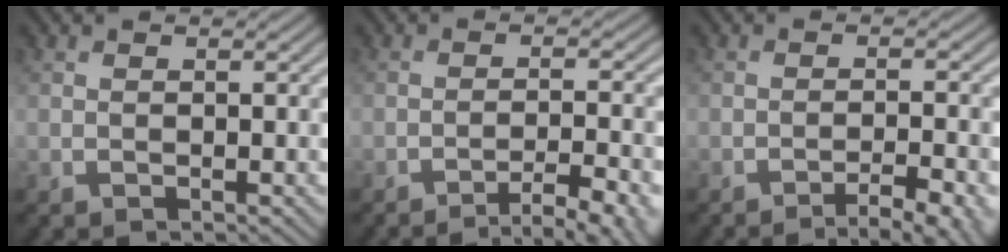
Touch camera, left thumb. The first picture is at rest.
{"total": 7.8, "force": [-6.0, 1.2, 4.9], "torque": [-0.072, 0.010, -0.072]}
{"total": 7.1, "force": [-5.3, 1.1, 4.6], "torque": [-0.068, 0.011, -0.066]}